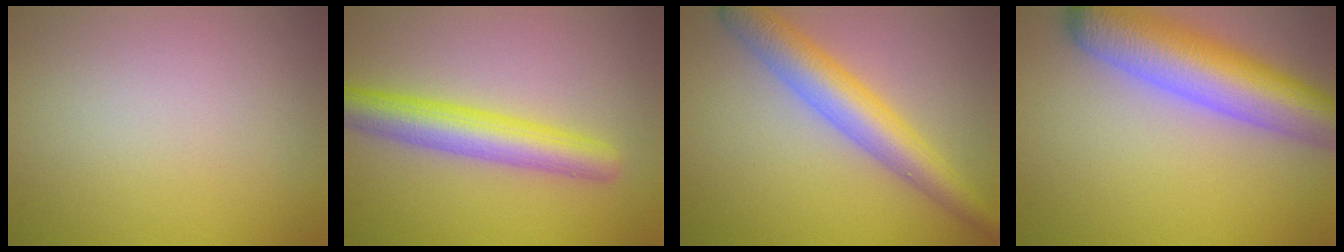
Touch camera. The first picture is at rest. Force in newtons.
{"total": 5.3, "press": 5.3, "slide": 0.1}
{"total": 5.7, "press": 5.7, "slide": 0.1}
{"total": 9.1, "press": 9.1, "slide": 0.4}